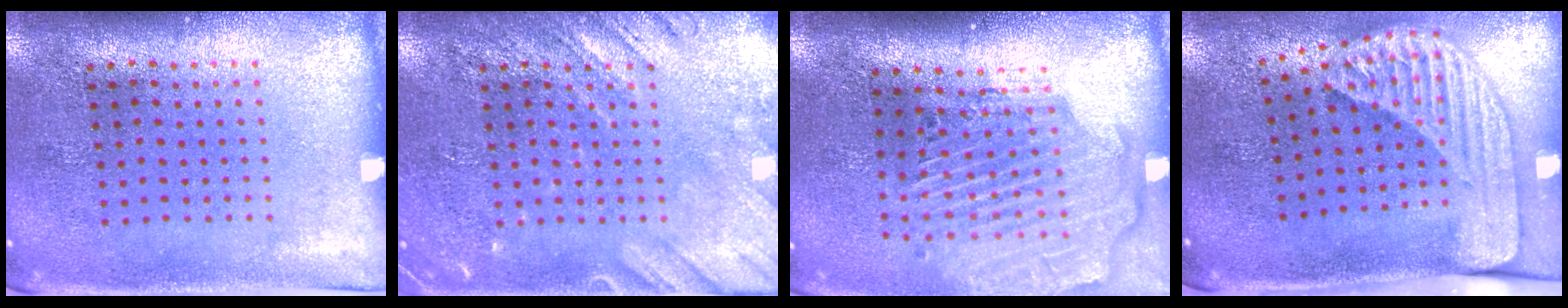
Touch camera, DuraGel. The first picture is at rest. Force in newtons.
{"total": 2.9, "press": 2.8, "slide": 0.3}
{"total": 2.8, "press": 2.3, "slide": 1.6}
{"total": 2.4, "press": 1.7, "slide": 1.7}